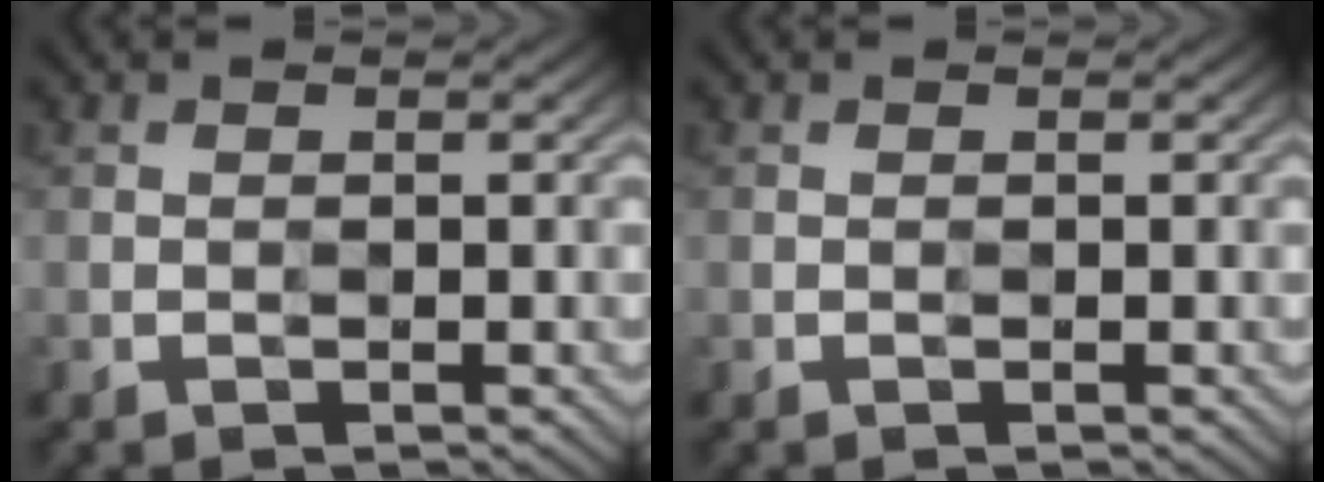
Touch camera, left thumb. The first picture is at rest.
{"total": 0.0}